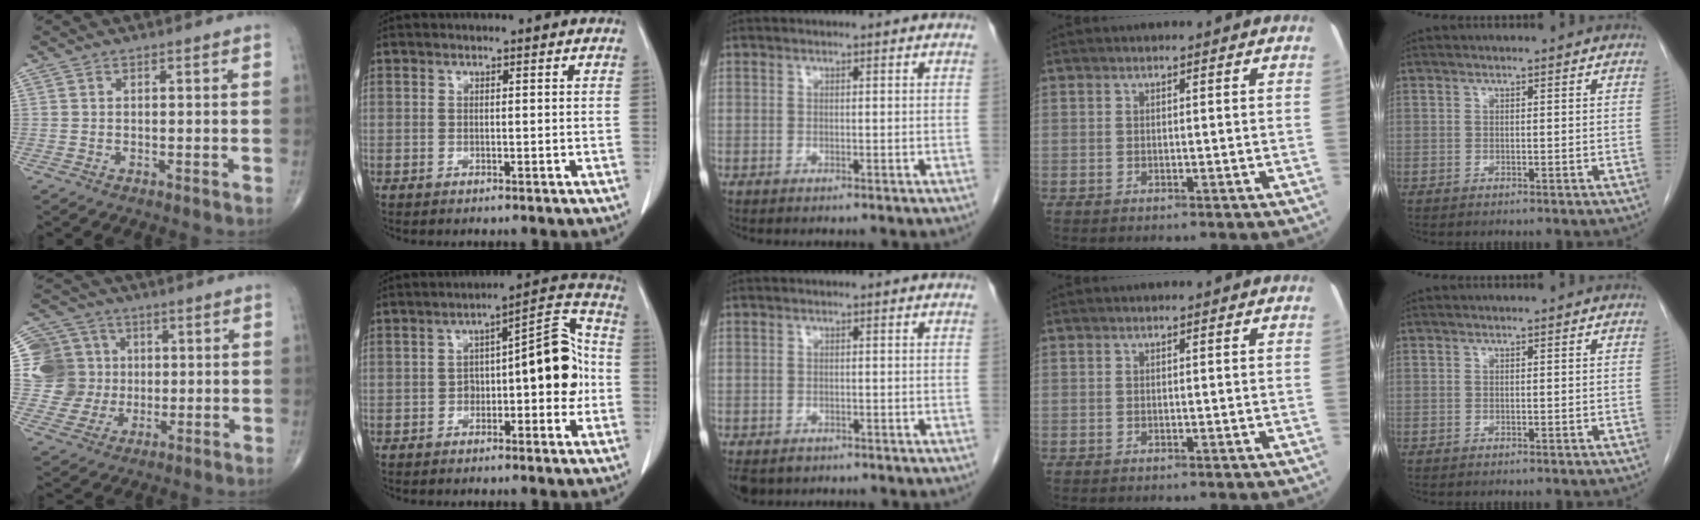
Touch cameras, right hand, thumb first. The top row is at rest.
{"thumb": {"total": 11.7, "force": [1.4, 11.4, 2.3], "torque": [-0.009, 0.018, 0.030]}, "index": {"total": 11.8, "force": [-1.2, 3.9, 11.1], "torque": [-0.150, 0.046, -0.015]}, "middle": {"total": 6.2, "force": [-3.8, 4.5, 2.1], "torque": [-0.056, -0.009, -0.053]}}